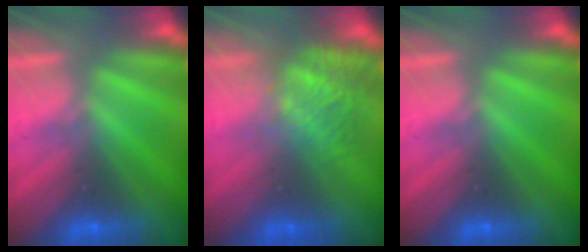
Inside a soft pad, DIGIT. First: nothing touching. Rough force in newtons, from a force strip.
{"total": 4.6}
{"total": 0.0}